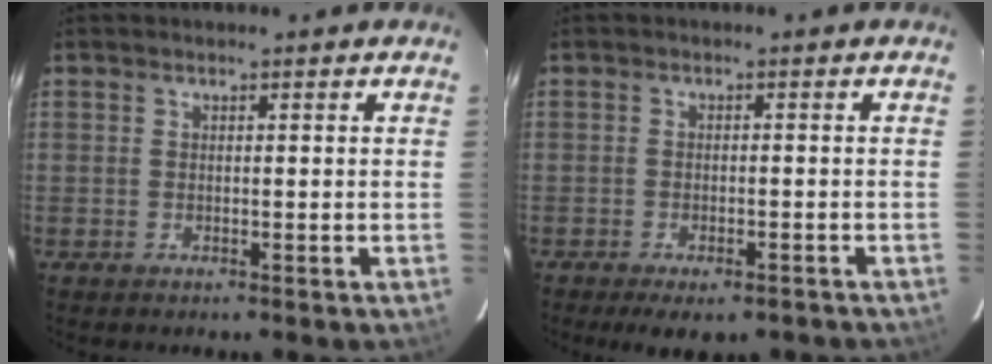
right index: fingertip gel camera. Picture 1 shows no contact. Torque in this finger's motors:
{"motor_torque": [0.88, -0.83, 0.36, 0.08]}